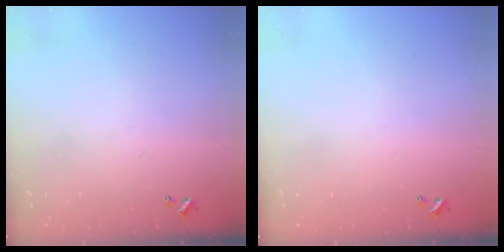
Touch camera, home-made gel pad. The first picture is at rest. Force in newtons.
{"total": 0.0}